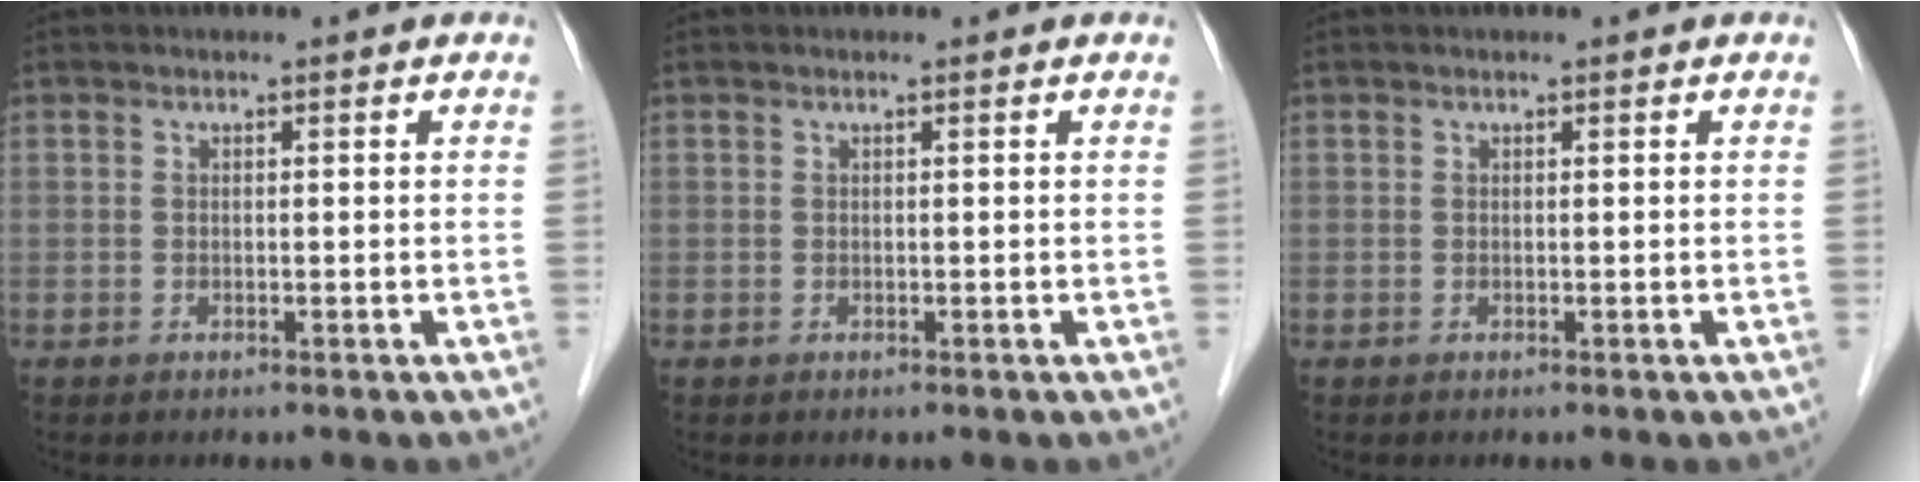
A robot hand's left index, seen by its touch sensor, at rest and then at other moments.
{"total": 0.0}
{"total": 0.0}